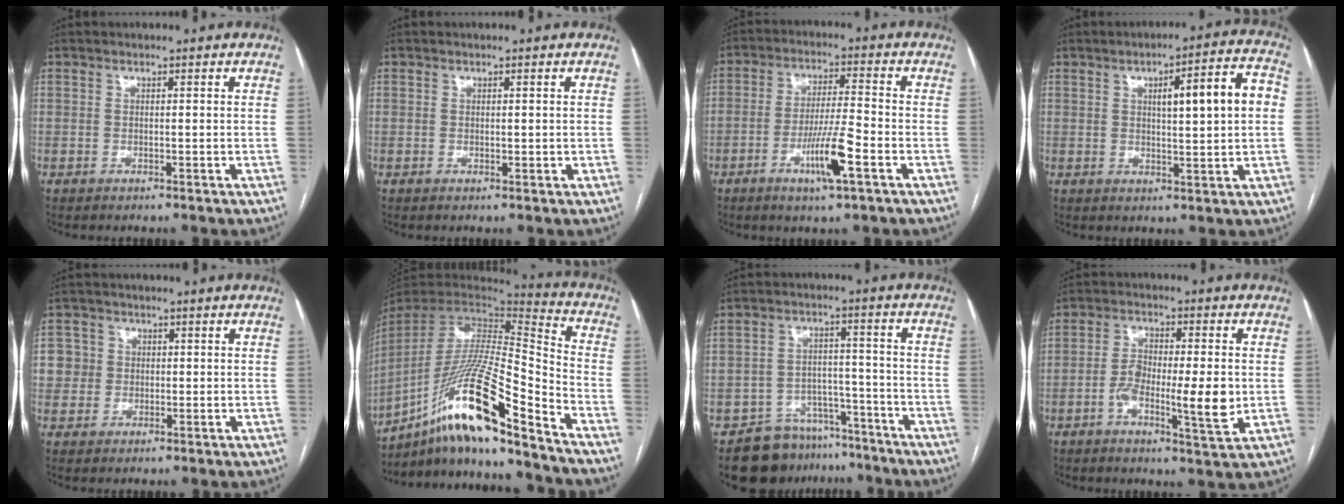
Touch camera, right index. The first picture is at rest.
{"total": 0.5, "force": [0.2, 0.4, 0.3], "torque": [-0.003, 0.000, 0.005]}
{"total": 8.4, "force": [-3.7, 0.4, 7.5], "torque": [-0.144, -0.005, -0.063]}
{"total": 10.1, "force": [1.7, 1.0, 9.9], "torque": [-0.142, 0.021, 0.023]}
{"total": 2.9, "force": [0.3, 2.8, 0.6], "torque": [-0.005, 0.011, 0.009]}
{"total": 21.7, "force": [-15.4, 0.9, 15.2], "torque": [-0.312, -0.012, -0.283]}
{"total": 10.0, "force": [-7.9, 5.9, 1.6], "torque": [-0.011, 0.034, -0.120]}
{"total": 9.2, "force": [-1.6, 2.0, 8.8], "torque": [-0.149, 0.000, -0.025]}